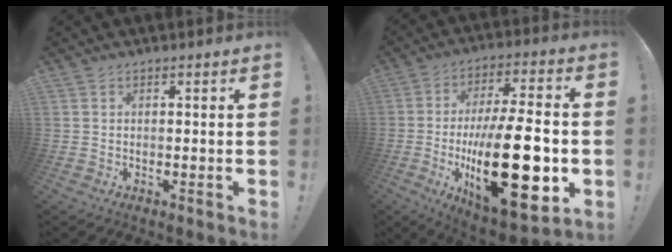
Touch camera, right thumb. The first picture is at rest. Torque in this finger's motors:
{"motor_torque": [1.91, 3.10, 1.56, -1.21, 0.84]}